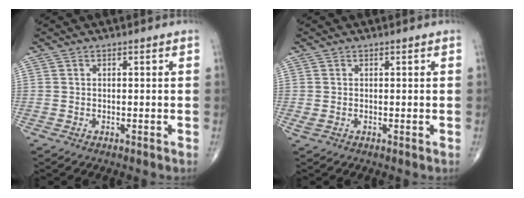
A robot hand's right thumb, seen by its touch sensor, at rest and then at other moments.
{"total": 1.0, "force": [0.1, 0.5, 0.9], "torque": [-0.022, 0.003, 0.007]}